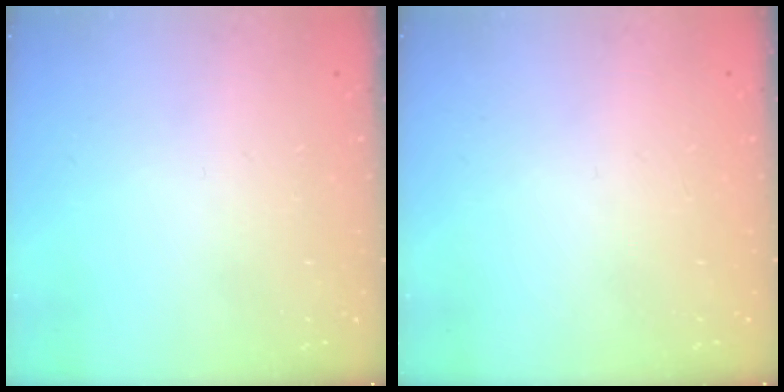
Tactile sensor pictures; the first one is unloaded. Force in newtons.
{"total": 0.0}